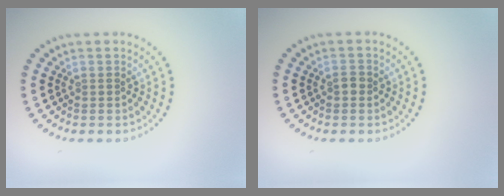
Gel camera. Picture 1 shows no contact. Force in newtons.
{"total": 0.8, "press": 0.8, "slide": 0.1}